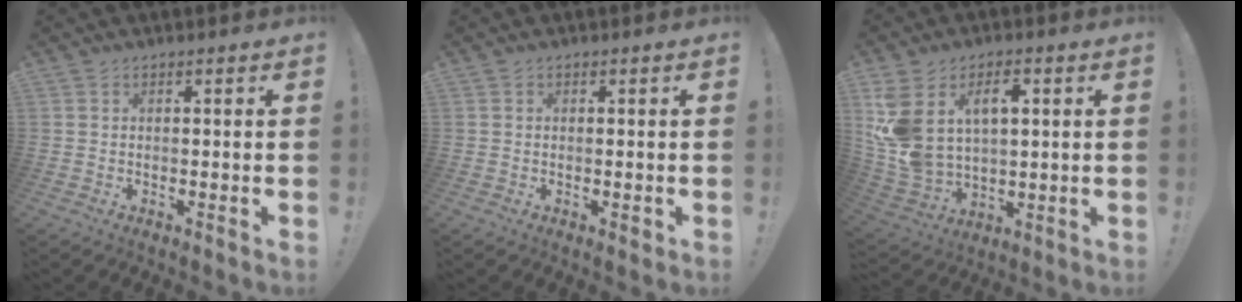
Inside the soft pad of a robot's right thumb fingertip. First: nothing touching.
{"total": 0.9, "force": [0.1, 0.6, 0.7], "torque": [-0.004, 0.000, 0.001]}
{"total": 15.3, "force": [5.4, 9.8, 10.4], "torque": [-0.223, -0.020, 0.099]}